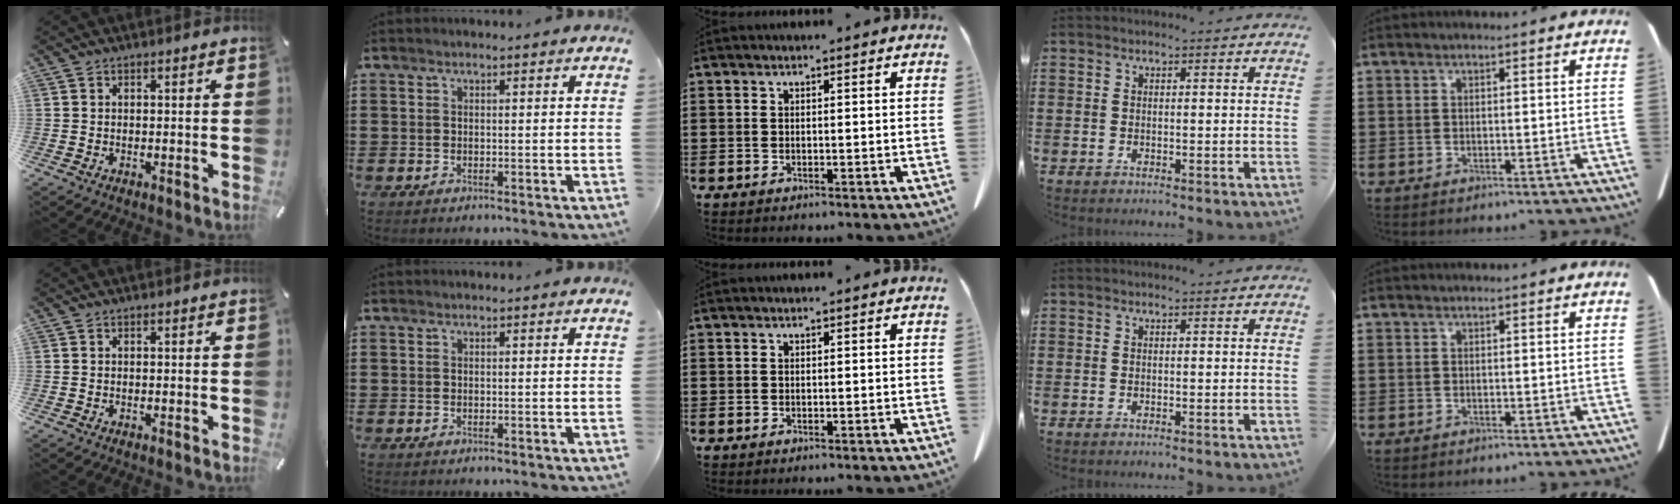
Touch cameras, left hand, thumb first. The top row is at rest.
{}